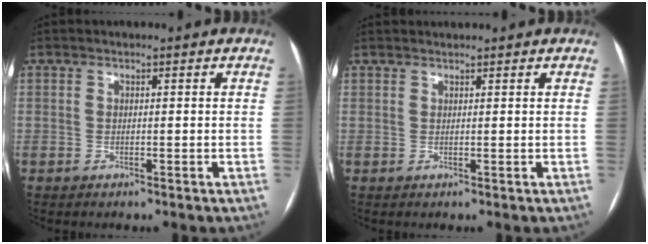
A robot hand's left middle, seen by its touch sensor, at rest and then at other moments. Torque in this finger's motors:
{"motor_torque": [0.34, -0.70, -0.43, -0.21]}